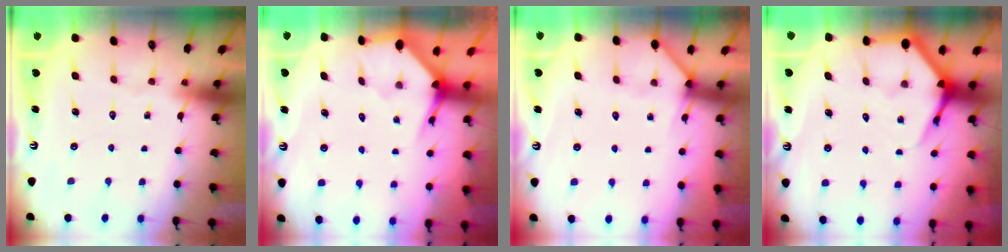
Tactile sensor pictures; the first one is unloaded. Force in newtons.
{"total": 3.0, "press": 3.0, "slide": 0.3}
{"total": 3.7, "press": 3.7, "slide": 0.5}
{"total": 4.7, "press": 4.7, "slide": 0.6}